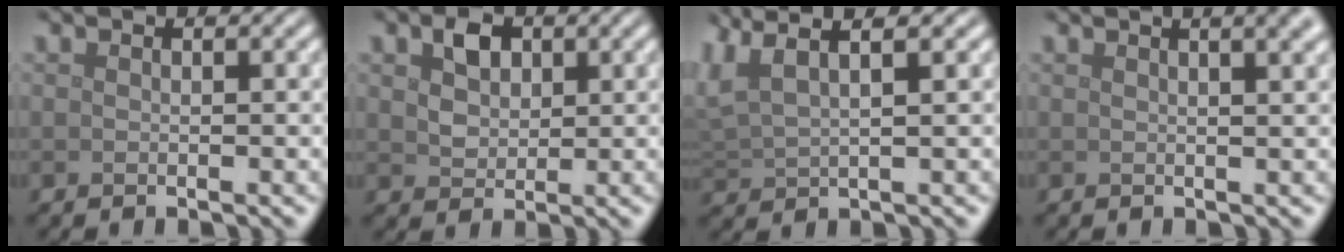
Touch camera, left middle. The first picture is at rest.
{"total": 2.7, "force": [1.1, 2.0, 1.6], "torque": [-0.031, 0.003, 0.017]}
{"total": 4.6, "force": [3.1, 1.2, 3.2], "torque": [-0.078, 0.023, 0.058]}
{"total": 6.5, "force": [3.4, 3.1, 4.5], "torque": [-0.014, 0.049, 0.007]}